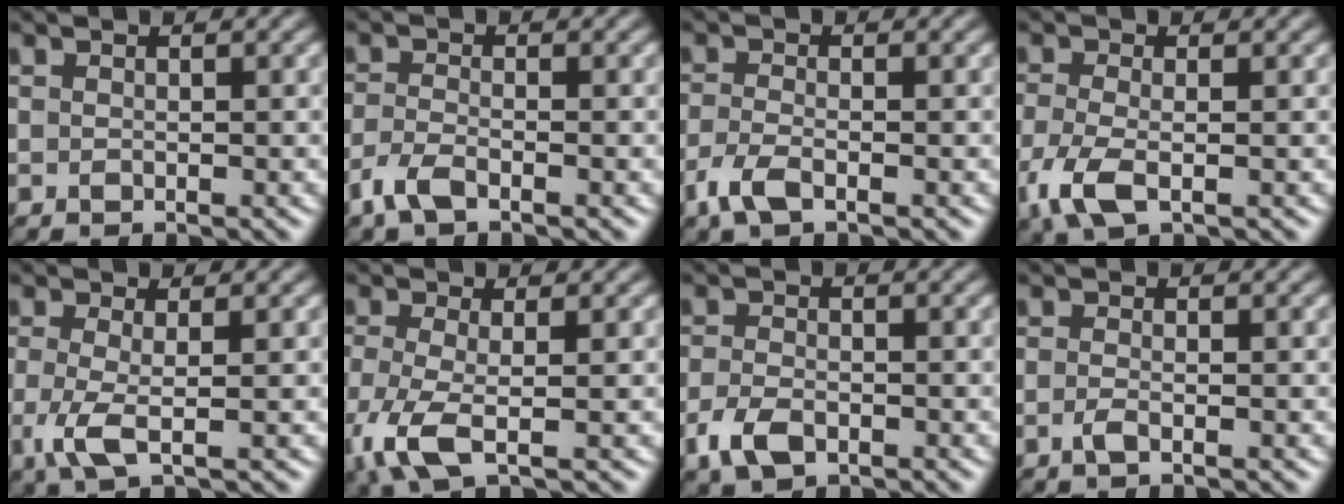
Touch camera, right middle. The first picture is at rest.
{"total": 2.5, "force": [-1.7, 0.8, 1.6], "torque": [-0.042, -0.004, -0.043]}
{"total": 2.6, "force": [-1.6, 1.0, 1.9], "torque": [-0.050, -0.005, -0.040]}
{"total": 3.9, "force": [-1.6, 1.5, 3.2], "torque": [-0.085, -0.008, -0.038]}
{"total": 3.0, "force": [-0.6, 0.7, 2.8], "torque": [-0.069, -0.010, -0.015]}
{"total": 4.5, "force": [-1.8, 1.4, 3.9], "torque": [-0.102, -0.015, -0.040]}
{"total": 3.1, "force": [-1.5, 1.8, 1.9], "torque": [-0.045, -0.004, -0.035]}
{"total": 1.1, "force": [-0.5, 0.3, 0.9], "torque": [-0.021, -0.003, -0.013]}